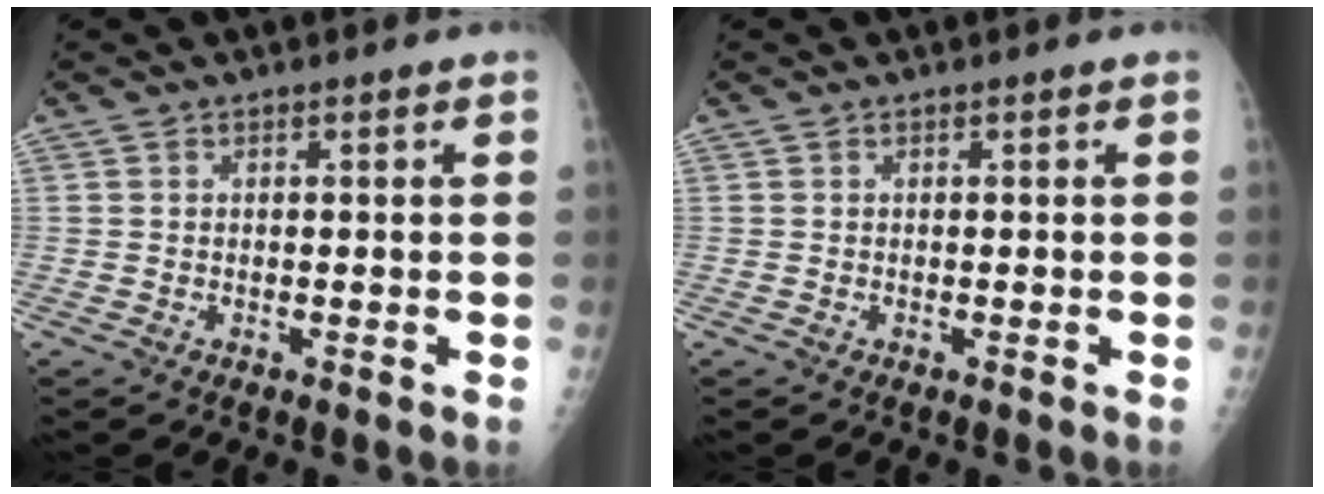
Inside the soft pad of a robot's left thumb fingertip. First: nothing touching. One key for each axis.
{"total": 0.0}